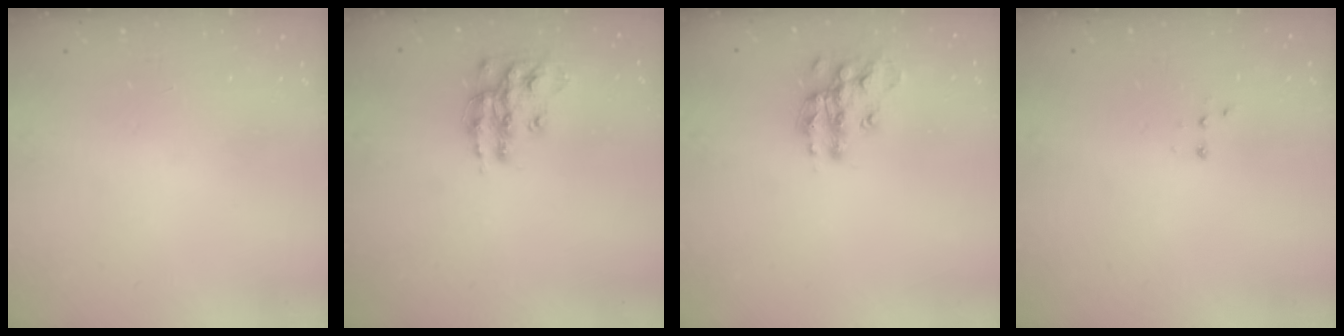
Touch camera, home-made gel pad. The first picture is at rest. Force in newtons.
{"total": 13.7, "press": 13.7, "slide": 0.9}
{"total": 13.2, "press": 13.1, "slide": 0.9}
{"total": 2.8, "press": 2.7, "slide": 0.7}